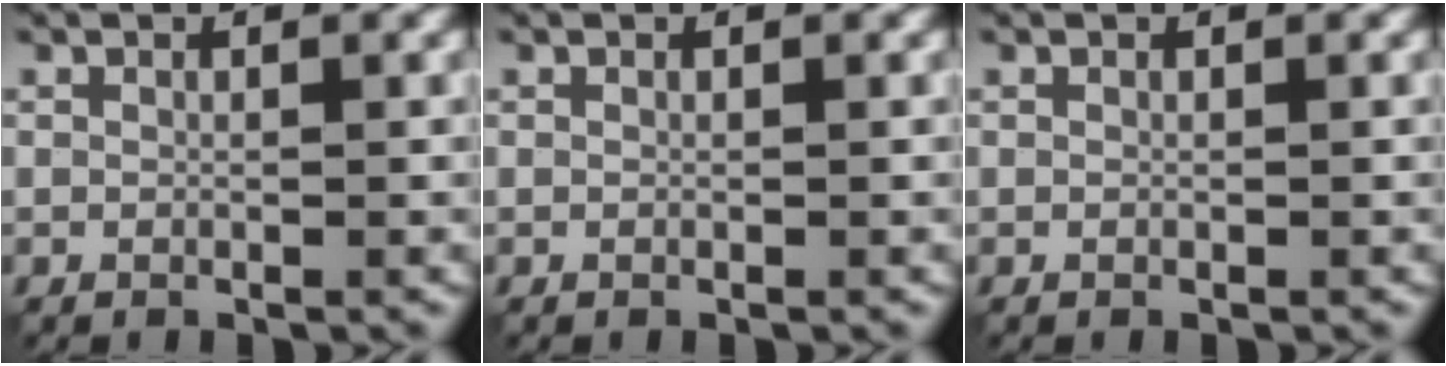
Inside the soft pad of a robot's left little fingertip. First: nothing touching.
{"total": 0.0}
{"total": 0.0}